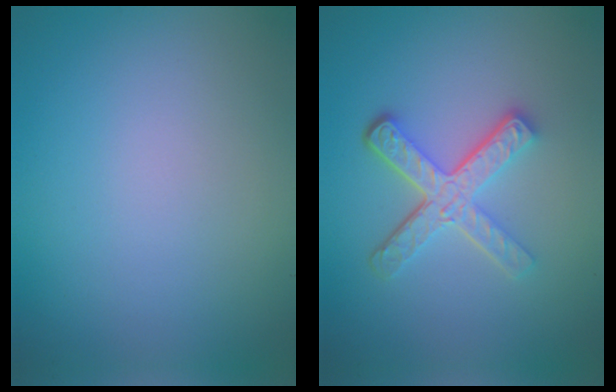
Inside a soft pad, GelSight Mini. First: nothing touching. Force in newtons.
{"total": 4.7, "press": 3.5, "slide": 3.2}